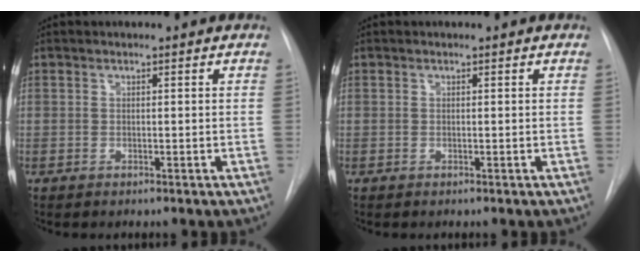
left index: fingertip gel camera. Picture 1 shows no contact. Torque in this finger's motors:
{"motor_torque": [0.00, 0.00, 0.00, 0.00]}